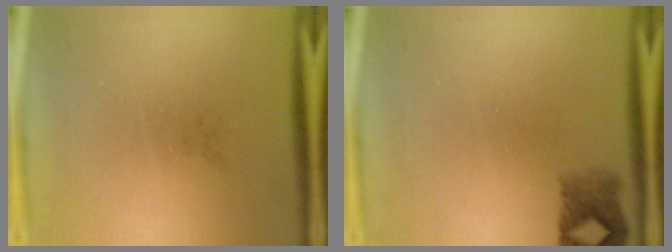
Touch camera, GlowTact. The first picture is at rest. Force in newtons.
{"total": 2.4}